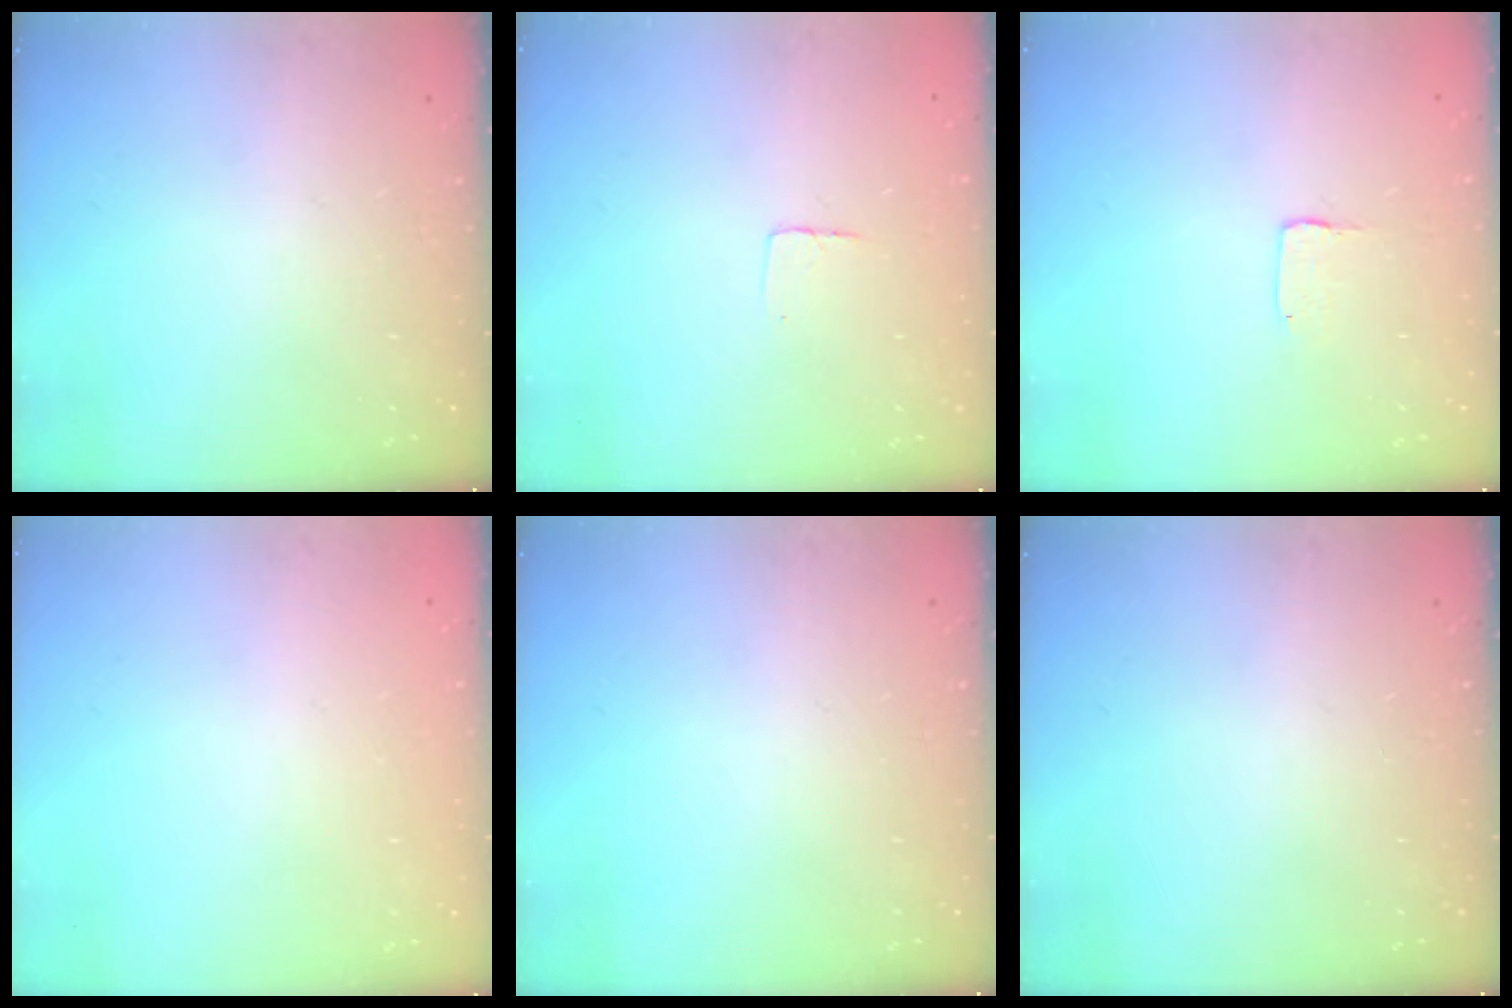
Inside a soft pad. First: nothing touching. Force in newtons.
{"total": 2.9, "press": 2.9, "slide": 0.2}
{"total": 1.3, "press": 1.2, "slide": 0.1}
{"total": 0.0}
{"total": 0.0}
{"total": 0.0}